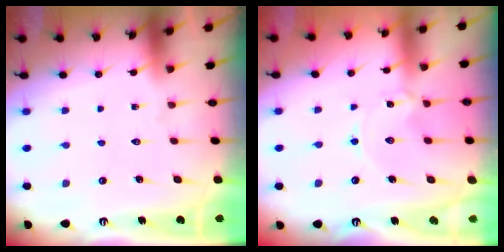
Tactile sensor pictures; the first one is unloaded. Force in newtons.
{"total": 1.2, "press": 1.1, "slide": 0.1}